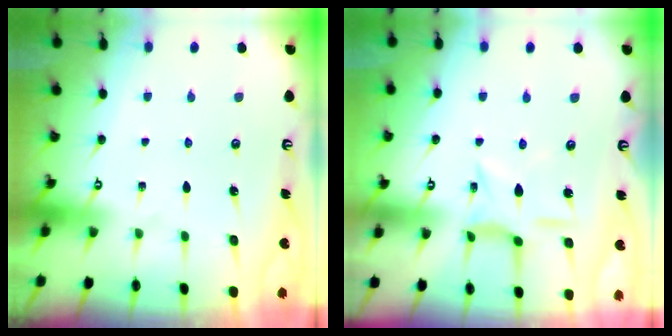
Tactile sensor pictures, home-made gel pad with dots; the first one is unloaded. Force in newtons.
{"total": 7.9, "press": 7.9, "slide": 0.4}